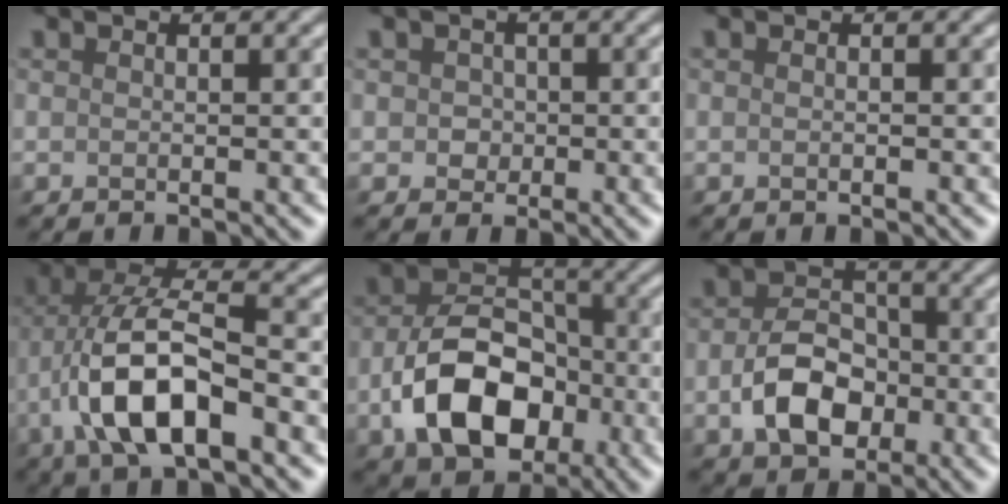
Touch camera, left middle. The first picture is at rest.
{"total": 1.5, "force": [0.2, 1.5, 0.0], "torque": [0.016, 0.009, -0.010]}
{"total": 1.2, "force": [0.1, 0.6, 1.0], "torque": [-0.004, 0.011, -0.011]}
{"total": 9.1, "force": [-2.6, 3.8, 7.8], "torque": [-0.164, 0.013, -0.051]}
{"total": 9.3, "force": [-3.2, 6.2, 6.1], "torque": [-0.115, 0.008, -0.060]}
{"total": 5.4, "force": [-1.6, 3.7, 3.5], "torque": [-0.068, 0.003, -0.030]}